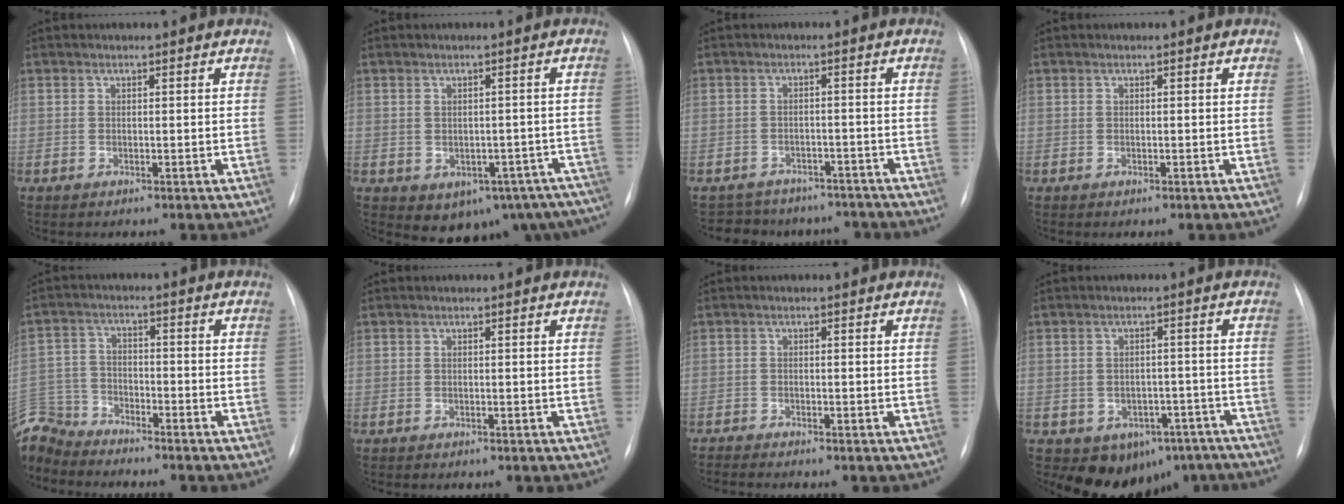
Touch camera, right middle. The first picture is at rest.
{"total": 12.6, "force": [-7.9, 8.3, 5.4], "torque": [-0.063, 0.012, -0.082]}
{"total": 9.5, "force": [-8.4, 4.4, 0.9], "torque": [-0.017, 0.020, -0.095]}
{"total": 0.0}
{"total": 9.0, "force": [-8.7, 2.5, 0.5], "torque": [-0.022, 0.007, -0.172]}
{"total": 0.5, "force": [-0.3, 0.0, 0.4], "torque": [-0.011, -0.004, -0.002]}
{"total": 2.2, "force": [-2.1, -0.6, 0.5], "torque": [-0.007, -0.008, -0.035]}
{"total": 12.3, "force": [-8.8, 7.8, 3.4], "torque": [-0.029, 0.033, -0.098]}